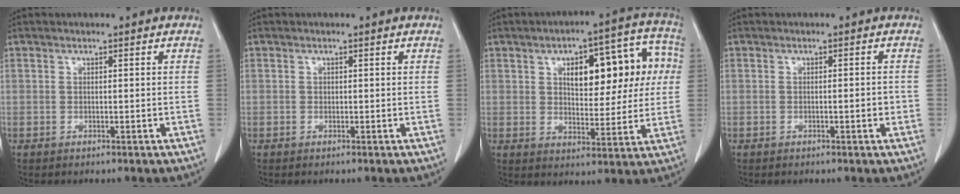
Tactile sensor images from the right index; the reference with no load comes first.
{"total": 0.0}
{"total": 14.6, "force": [3.5, 6.2, 12.7], "torque": [-0.159, 0.045, 0.052]}
{"total": 1.5, "force": [-0.4, 0.2, 1.4], "torque": [-0.018, 0.001, -0.006]}